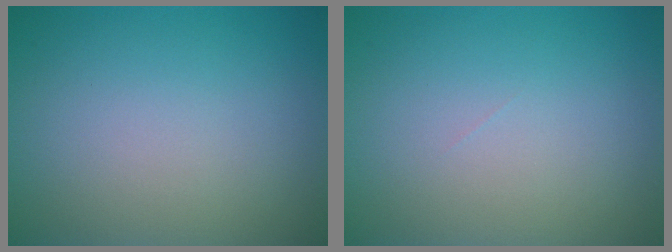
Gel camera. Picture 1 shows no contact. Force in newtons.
{"total": 0.0}